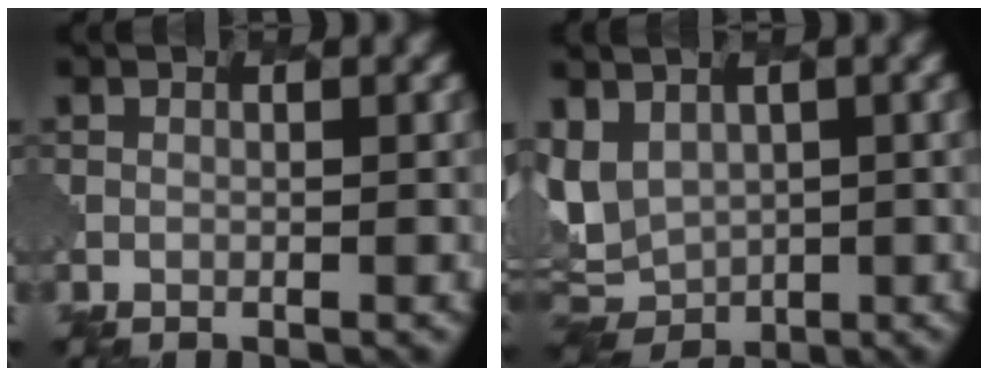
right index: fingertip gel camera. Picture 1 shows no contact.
{"total": 6.1, "force": [1.0, 4.8, 3.7], "torque": [-0.086, -0.004, 0.020]}